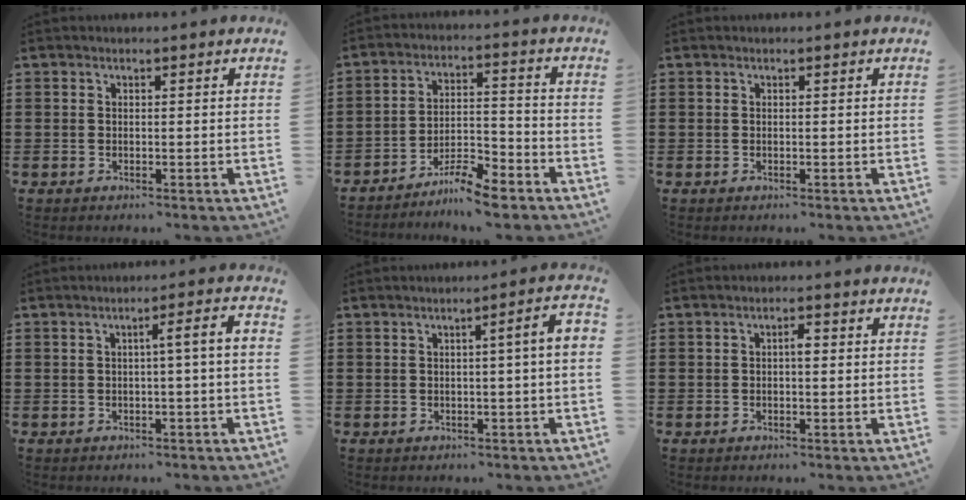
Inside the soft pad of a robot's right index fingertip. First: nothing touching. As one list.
[{"total": 6.2, "force": [-5.6, 0.7, 2.7], "torque": [-0.052, 0.008, -0.107]}, {"total": 0.0}, {"total": 3.6, "force": [-0.4, -0.1, 3.5], "torque": [-0.063, 0.000, -0.011]}, {"total": 3.2, "force": [-0.2, -0.1, 3.2], "torque": [-0.054, -0.003, -0.007]}, {"total": 1.6, "force": [0.0, 0.4, 1.5], "torque": [-0.029, 0.002, -0.002]}]